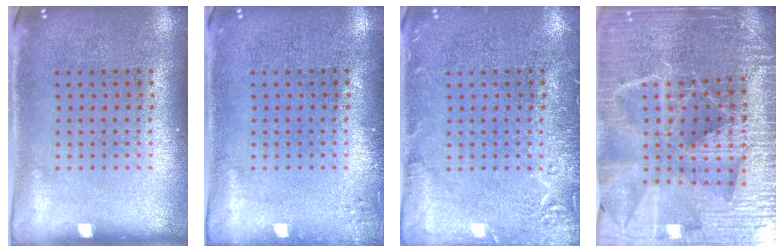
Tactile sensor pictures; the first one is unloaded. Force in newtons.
{"total": 0.8, "press": 0.8, "slide": 0.2}
{"total": 2.4, "press": 2.4, "slide": 0.4}
{"total": 5.1, "press": 4.6, "slide": 2.1}